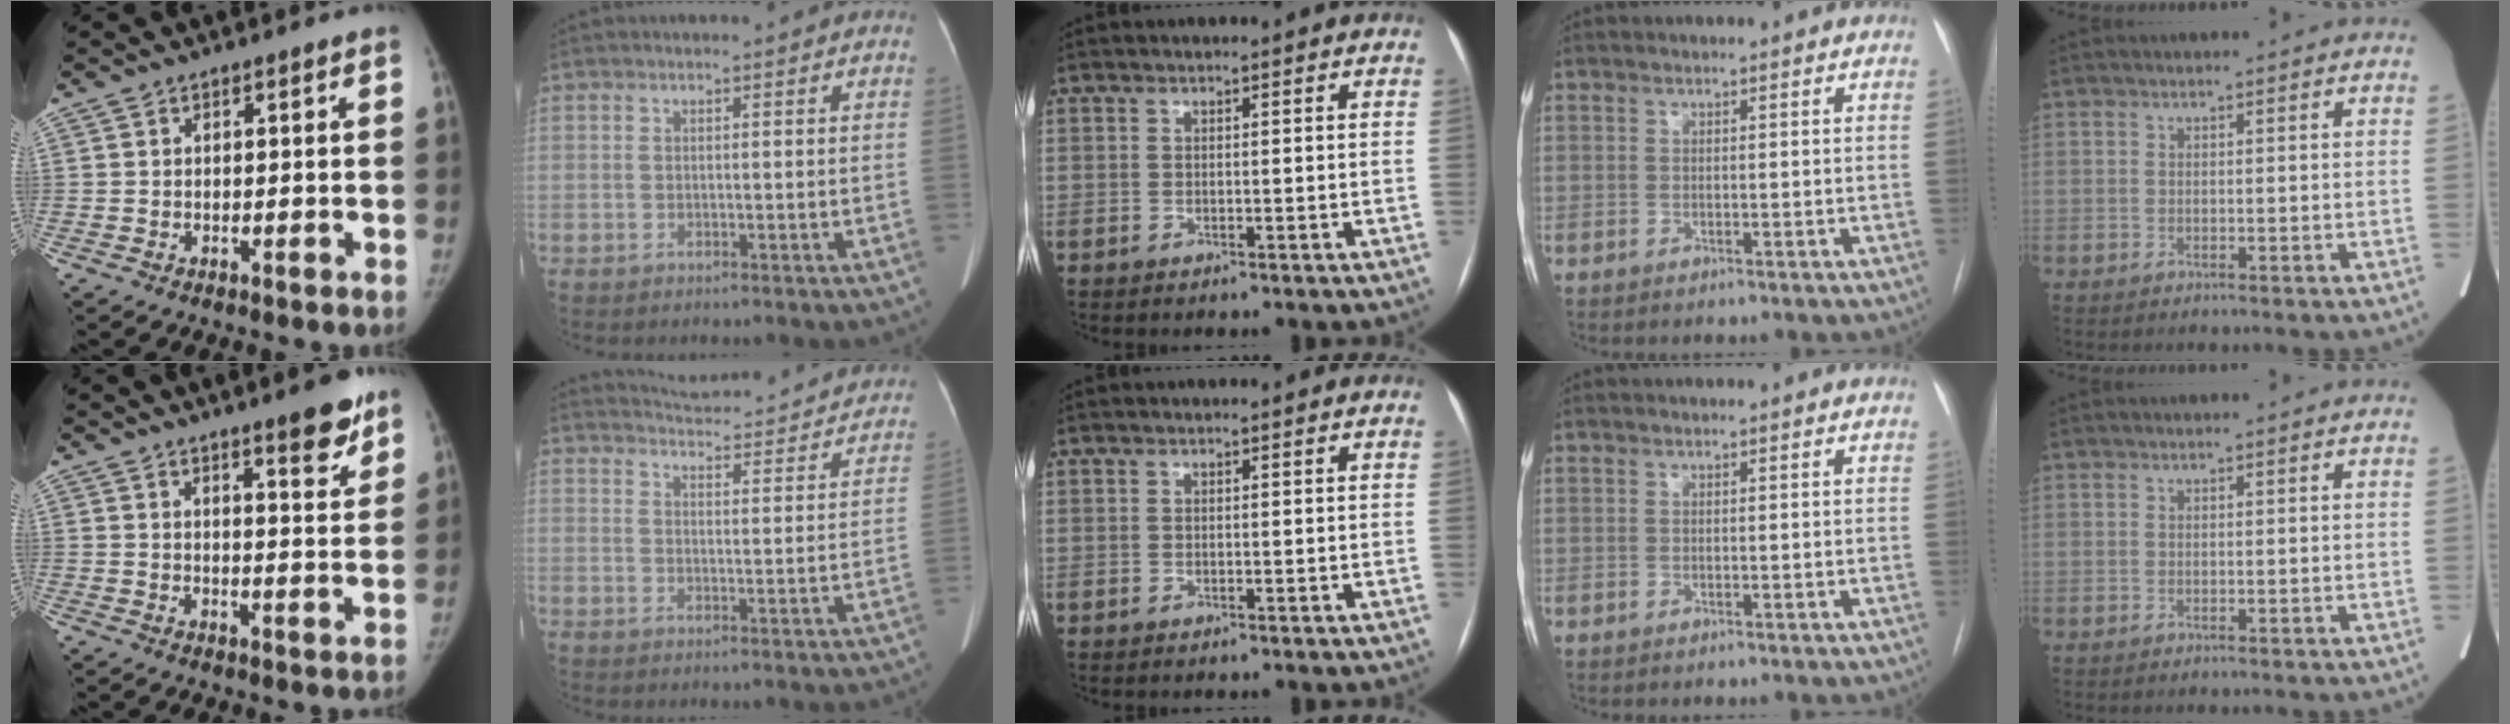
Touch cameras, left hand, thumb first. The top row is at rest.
{"thumb": {"total": 7.7, "force": [5.4, 1.6, 5.2], "torque": [-0.053, -0.036, 0.074]}, "index": {"total": 18.8, "force": [18.2, 2.3, 3.7], "torque": [-0.050, -0.020, 0.221]}}